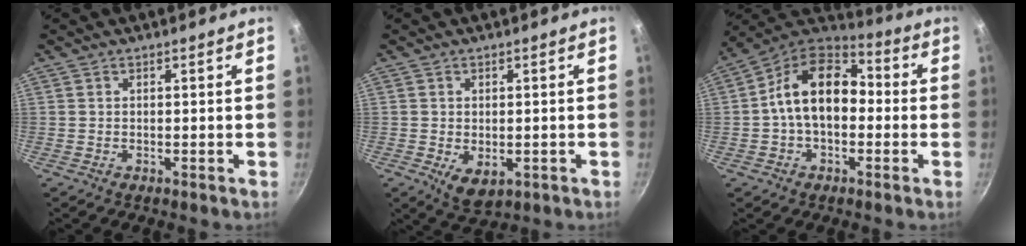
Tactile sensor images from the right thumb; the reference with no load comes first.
{"total": 5.3, "force": [-1.0, 3.5, 3.9], "torque": [-0.057, -0.012, -0.006]}
{"total": 15.5, "force": [-0.2, 10.4, 11.4], "torque": [-0.156, 0.044, -0.027]}